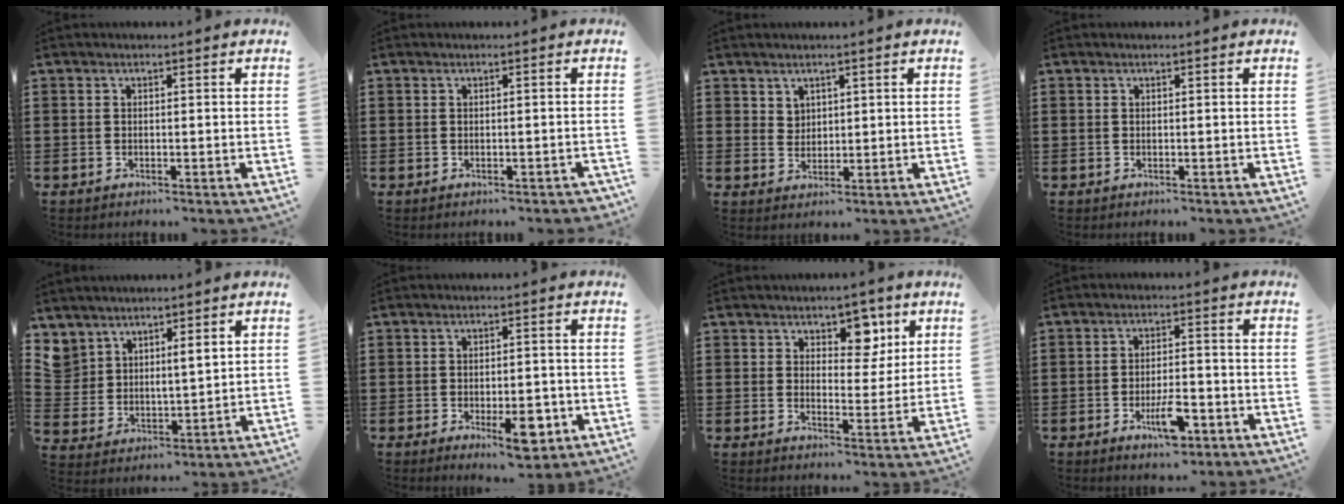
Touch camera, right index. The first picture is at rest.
{"total": 0.0}
{"total": 2.5, "force": [1.8, 1.7, 0.4], "torque": [-0.014, 0.004, 0.036]}
{"total": 0.0}
{"total": 4.8, "force": [4.2, 2.2, -0.2], "torque": [-0.024, -0.019, 0.082]}
{"total": 5.8, "force": [-2.3, 2.2, 4.9], "torque": [-0.072, -0.004, -0.037]}
{"total": 5.7, "force": [3.8, 3.7, 2.3], "torque": [-0.041, -0.003, 0.063]}
{"total": 5.9, "force": [-2.8, 2.1, 4.8], "torque": [-0.088, 0.003, -0.049]}